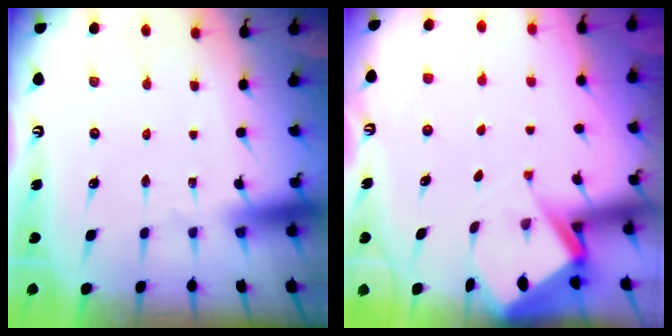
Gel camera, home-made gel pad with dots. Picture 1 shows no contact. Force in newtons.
{"total": 4.7, "press": 4.7, "slide": 0.5}